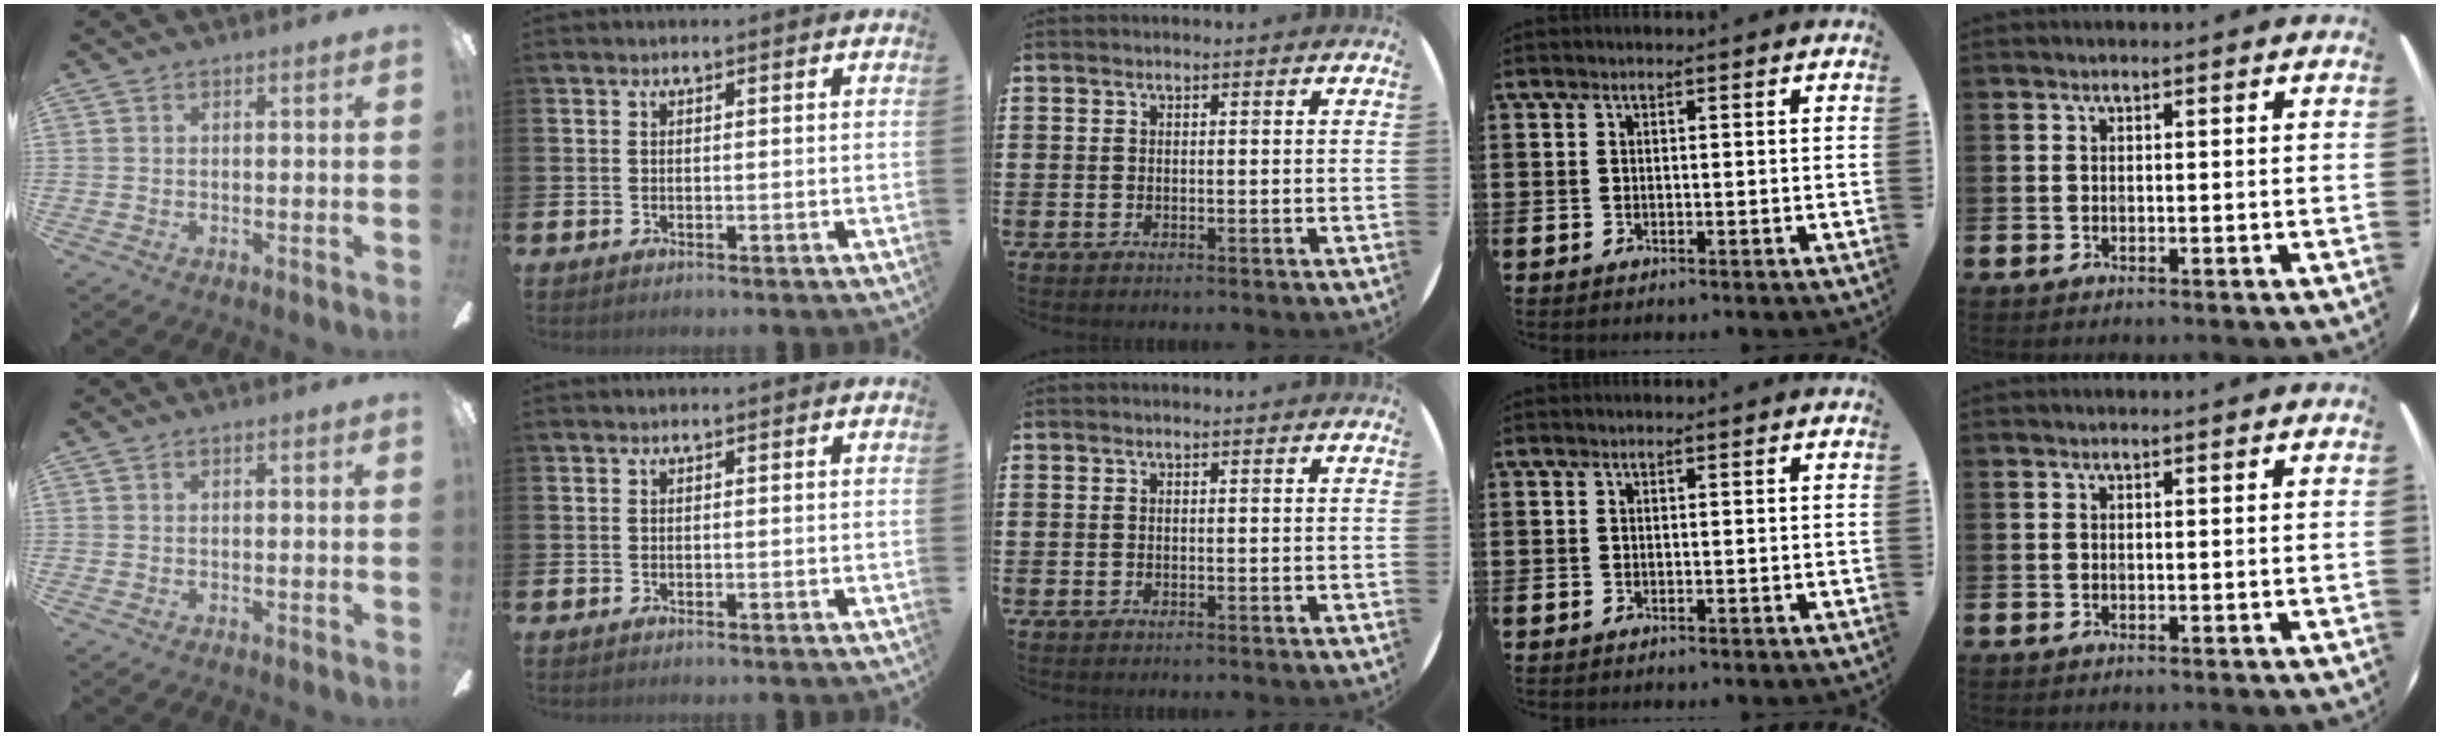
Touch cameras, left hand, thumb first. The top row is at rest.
{}